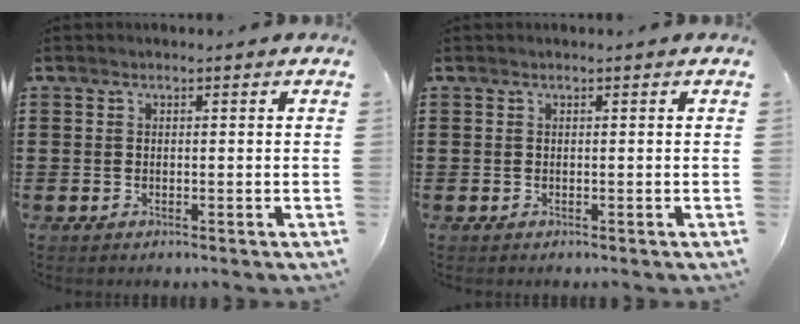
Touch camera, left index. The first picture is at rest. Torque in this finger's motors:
{"motor_torque": [-0.06, -0.02, -0.02, -0.01]}